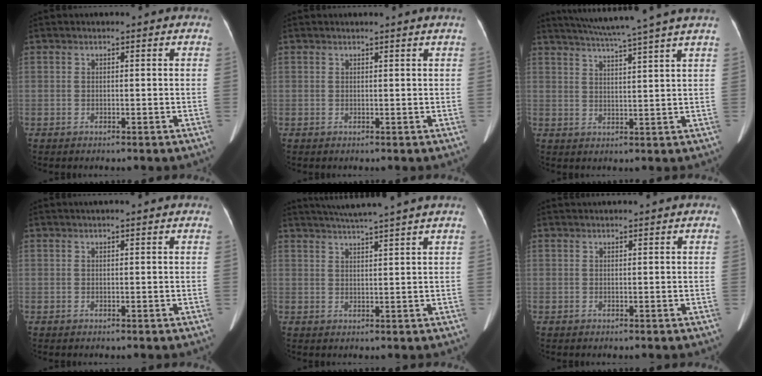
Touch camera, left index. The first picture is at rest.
{"total": 1.2, "force": [1.1, -0.4, 0.4], "torque": [-0.012, -0.004, 0.019]}
{"total": 12.5, "force": [10.5, -2.1, 6.5], "torque": [-0.112, -0.002, 0.142]}
{"total": 2.1, "force": [1.7, -0.3, 1.1], "torque": [-0.013, 0.022, 0.030]}
{"total": 7.6, "force": [6.5, -1.8, 3.5], "torque": [-0.055, 0.012, 0.093]}
{"total": 1.6, "force": [1.4, -0.4, 0.6], "torque": [-0.005, 0.020, 0.031]}